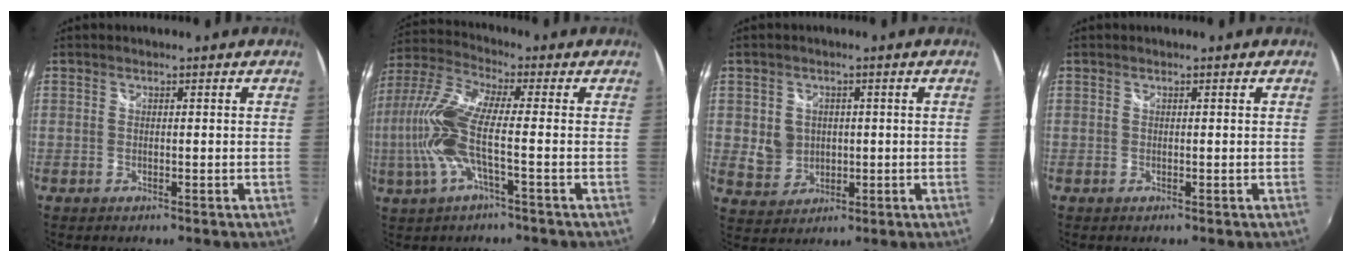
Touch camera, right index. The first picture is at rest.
{"total": 12.5, "force": [-2.3, 2.3, 12.1], "torque": [-0.258, -0.002, -0.047]}
{"total": 5.7, "force": [0.2, 5.2, 2.3], "torque": [-0.048, 0.004, 0.014]}
{"total": 0.0}